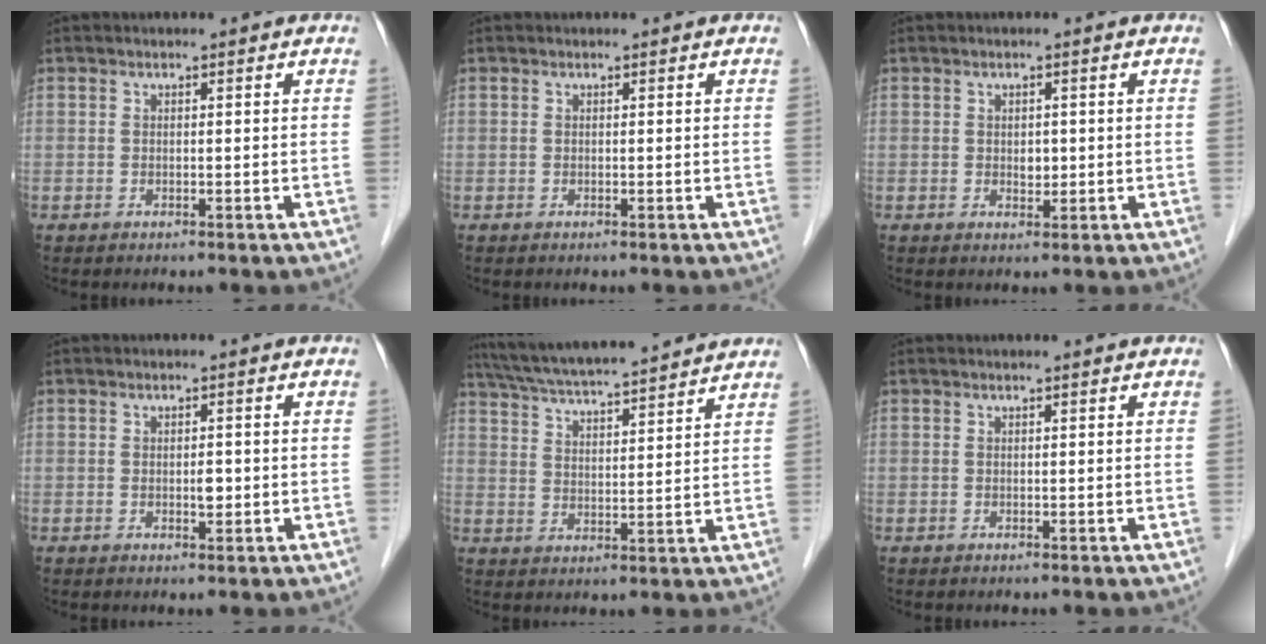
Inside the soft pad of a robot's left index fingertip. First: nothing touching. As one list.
[{"total": 0.0}, {"total": 1.6, "force": [0.0, 1.1, 1.2], "torque": [-0.020, 0.000, 0.004]}, {"total": 1.5, "force": [-0.2, 0.7, 1.4], "torque": [-0.022, 0.000, 0.000]}, {"total": 17.8, "force": [16.1, 0.9, 7.7], "torque": [-0.138, 0.035, 0.243]}, {"total": 0.9, "force": [0.8, 0.0, 0.3], "torque": [-0.011, 0.005, 0.010]}]